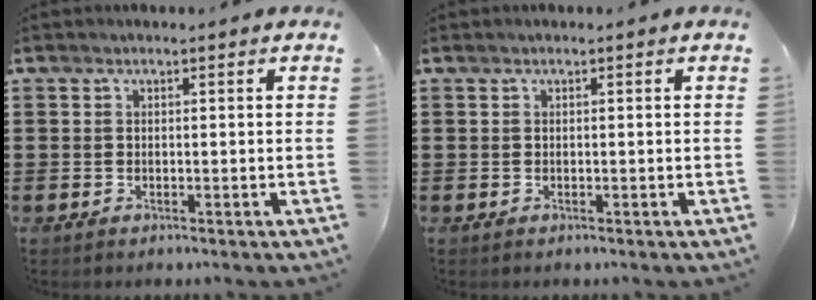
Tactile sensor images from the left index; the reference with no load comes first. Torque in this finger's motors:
{"motor_torque": [0.05, 0.01, -0.01, -0.01]}